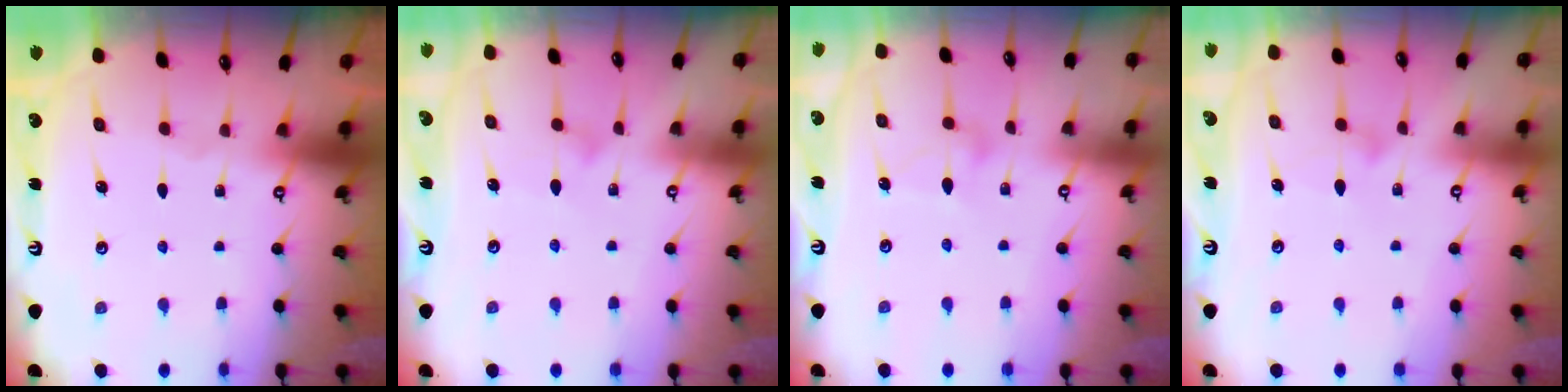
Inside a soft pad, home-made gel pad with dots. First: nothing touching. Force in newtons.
{"total": 6.0, "press": 6.0, "slide": 0.4}
{"total": 8.2, "press": 8.2, "slide": 0.4}
{"total": 8.4, "press": 8.4, "slide": 0.2}